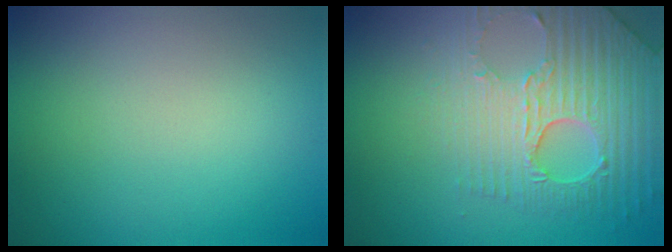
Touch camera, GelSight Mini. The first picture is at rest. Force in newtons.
{"total": 5.0, "press": 4.7, "slide": 1.8}